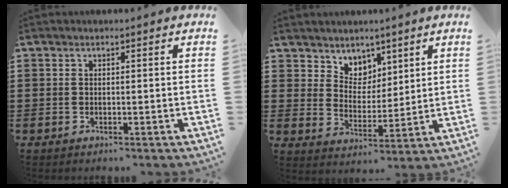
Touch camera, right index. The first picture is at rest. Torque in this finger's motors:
{"motor_torque": [0.16, 0.08, 0.21, 0.01]}